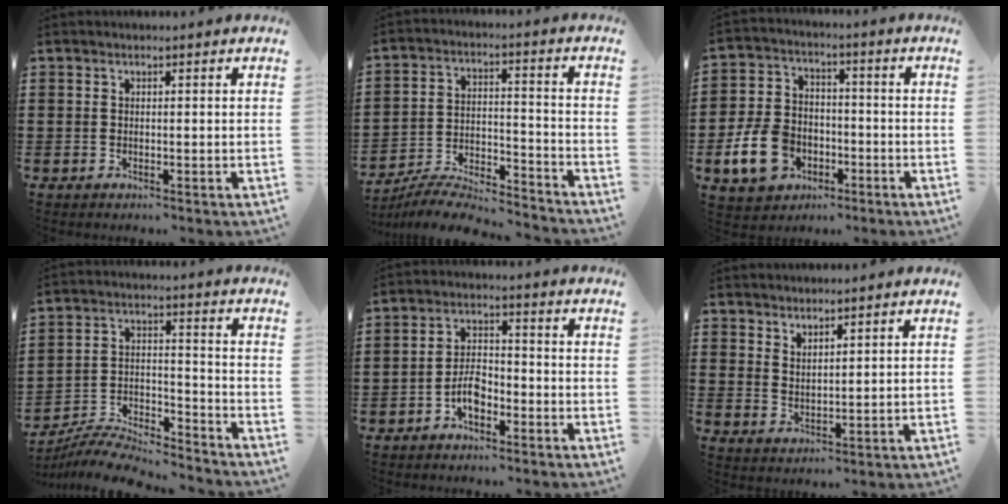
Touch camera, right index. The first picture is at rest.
{"total": 6.8, "force": [-6.6, 0.3, 1.6], "torque": [-0.032, 0.002, -0.129]}
{"total": 9.8, "force": [-3.6, 7.2, 5.6], "torque": [-0.156, 0.008, -0.071]}
{"total": 7.2, "force": [-7.1, 0.4, 1.4], "torque": [-0.023, 0.007, -0.140]}
{"total": 4.8, "force": [-2.3, 2.5, 3.3], "torque": [-0.071, 0.005, -0.046]}
{"total": 2.3, "force": [2.3, -0.3, -0.2], "torque": [0.000, -0.001, 0.046]}